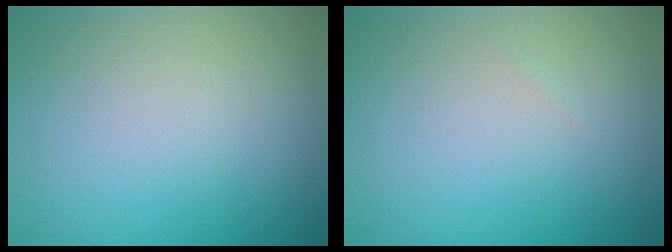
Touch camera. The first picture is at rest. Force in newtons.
{"total": 0.0}